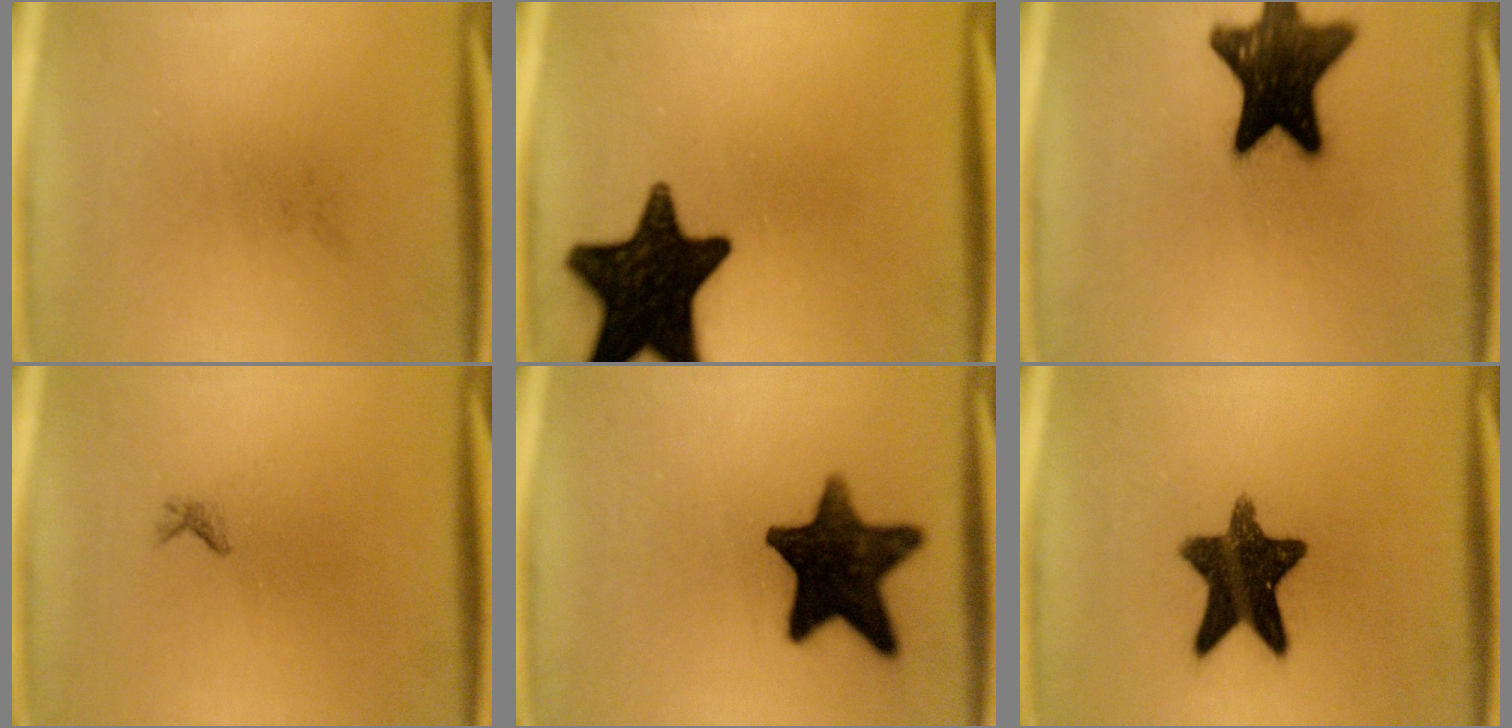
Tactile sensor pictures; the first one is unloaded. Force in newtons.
{"total": 18.4}
{"total": 18.2}
{"total": 0.6}
{"total": 15.3}
{"total": 13.3}